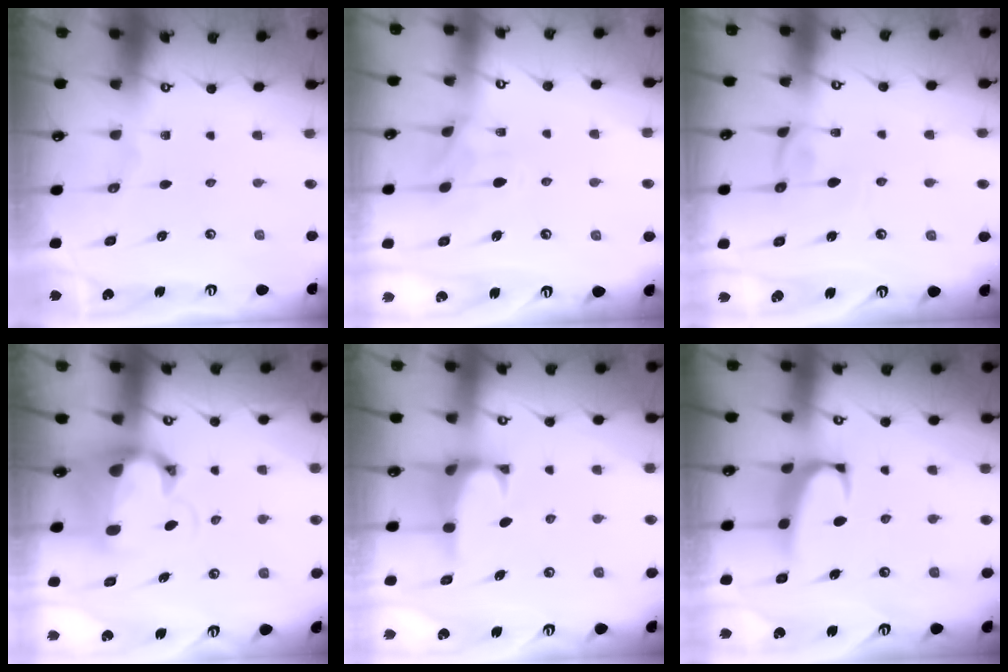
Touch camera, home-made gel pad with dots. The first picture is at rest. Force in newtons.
{"total": 2.4, "press": 2.2, "slide": 1.1}
{"total": 1.6, "press": 1.6, "slide": 0.1}
{"total": 3.1, "press": 2.8, "slide": 1.4}
{"total": 0.9, "press": 0.5, "slide": 0.8}
{"total": 1.4, "press": 1.1, "slide": 0.8}